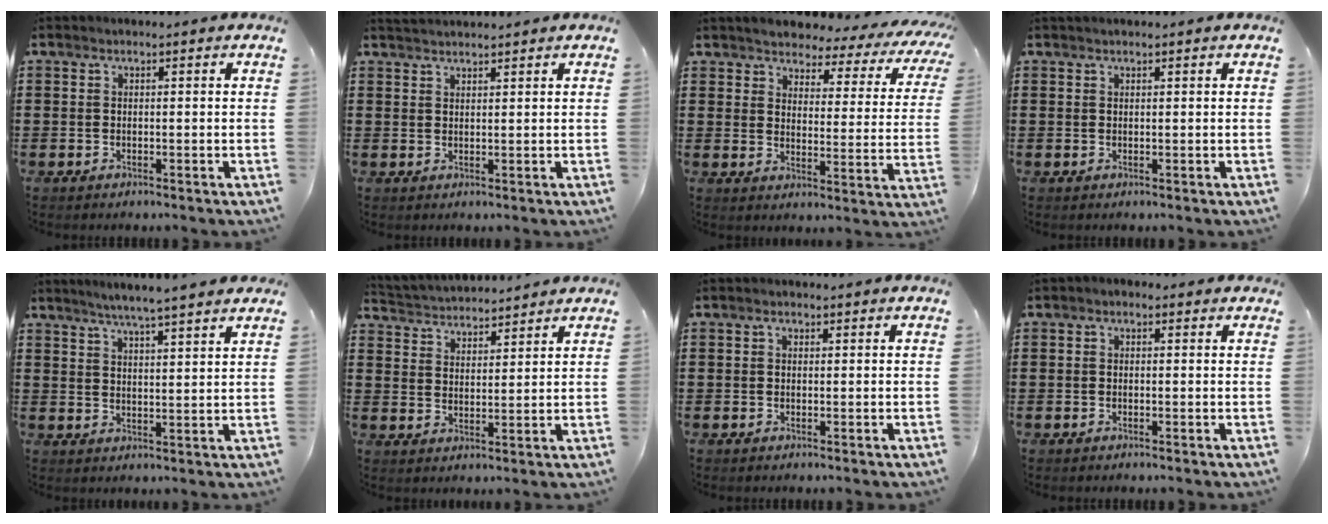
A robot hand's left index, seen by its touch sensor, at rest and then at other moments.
{"total": 1.5, "force": [1.5, -0.1, -0.1], "torque": [-0.003, 0.003, 0.031]}
{"total": 3.4, "force": [3.3, 0.7, 0.5], "torque": [-0.036, -0.026, 0.049]}
{"total": 0.6, "force": [0.5, 0.1, 0.2], "torque": [-0.005, 0.001, 0.010]}
{"total": 2.7, "force": [2.6, -0.3, 0.7], "torque": [-0.020, -0.007, 0.047]}
{"total": 3.4, "force": [3.3, 0.4, -0.4], "torque": [-0.008, -0.016, 0.059]}
{"total": 0.7, "force": [0.2, 0.5, 0.3], "torque": [-0.009, 0.005, 0.004]}
{"total": 0.8, "force": [-0.3, 0.6, 0.4], "torque": [-0.009, 0.003, -0.007]}